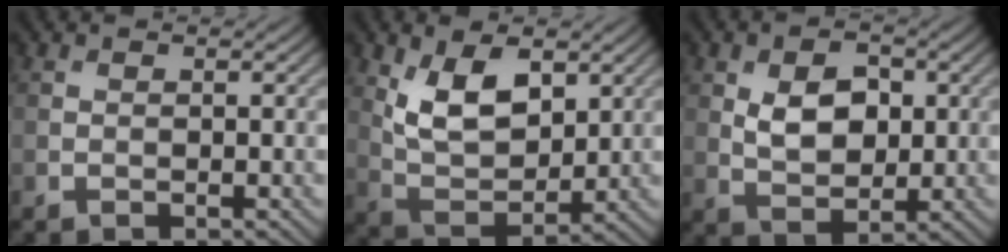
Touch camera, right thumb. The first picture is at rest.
{"total": 8.7, "force": [3.4, 4.8, 6.4], "torque": [-0.129, -0.012, 0.067]}
{"total": 5.7, "force": [1.0, 3.7, 4.2], "torque": [-0.079, -0.002, 0.016]}